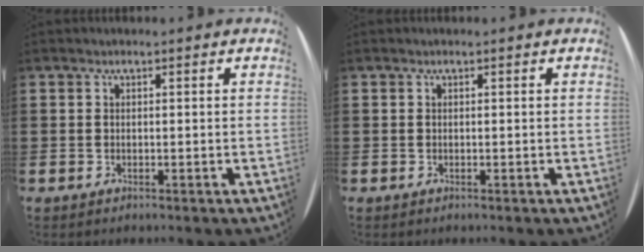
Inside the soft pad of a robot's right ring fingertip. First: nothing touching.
{"total": 0.0}